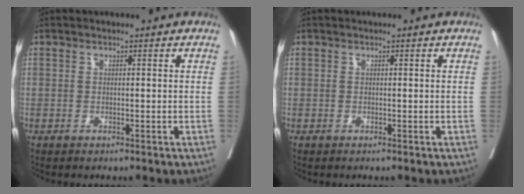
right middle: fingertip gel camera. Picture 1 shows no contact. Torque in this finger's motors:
{"motor_torque": [-0.19, 0.19, -0.03, 0.00]}